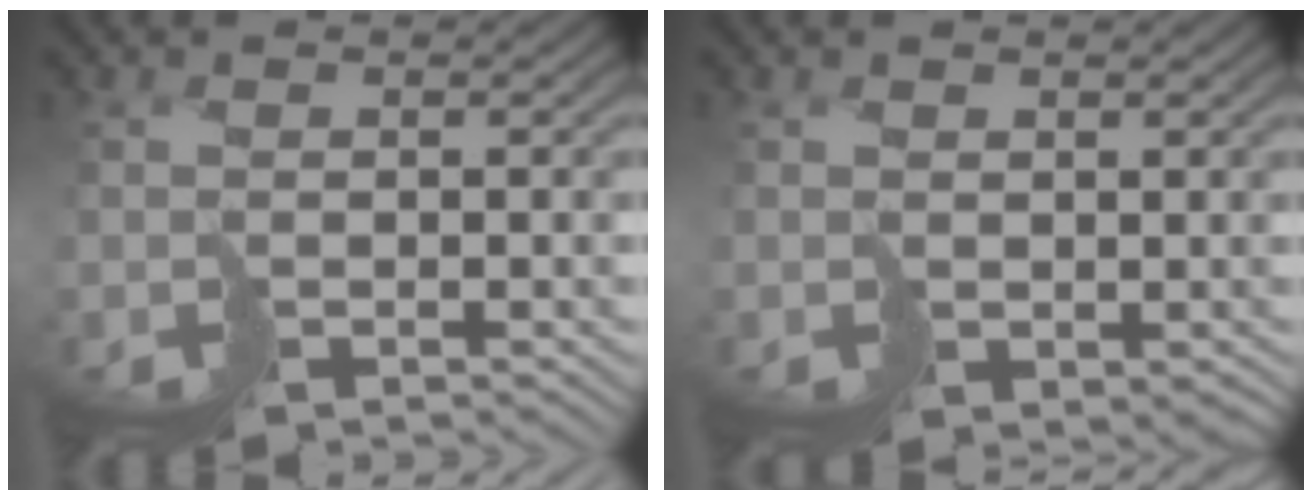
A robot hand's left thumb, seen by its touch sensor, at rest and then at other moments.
{"total": 1.7, "force": [0.5, 1.2, 1.1], "torque": [-0.024, -0.006, 0.017]}